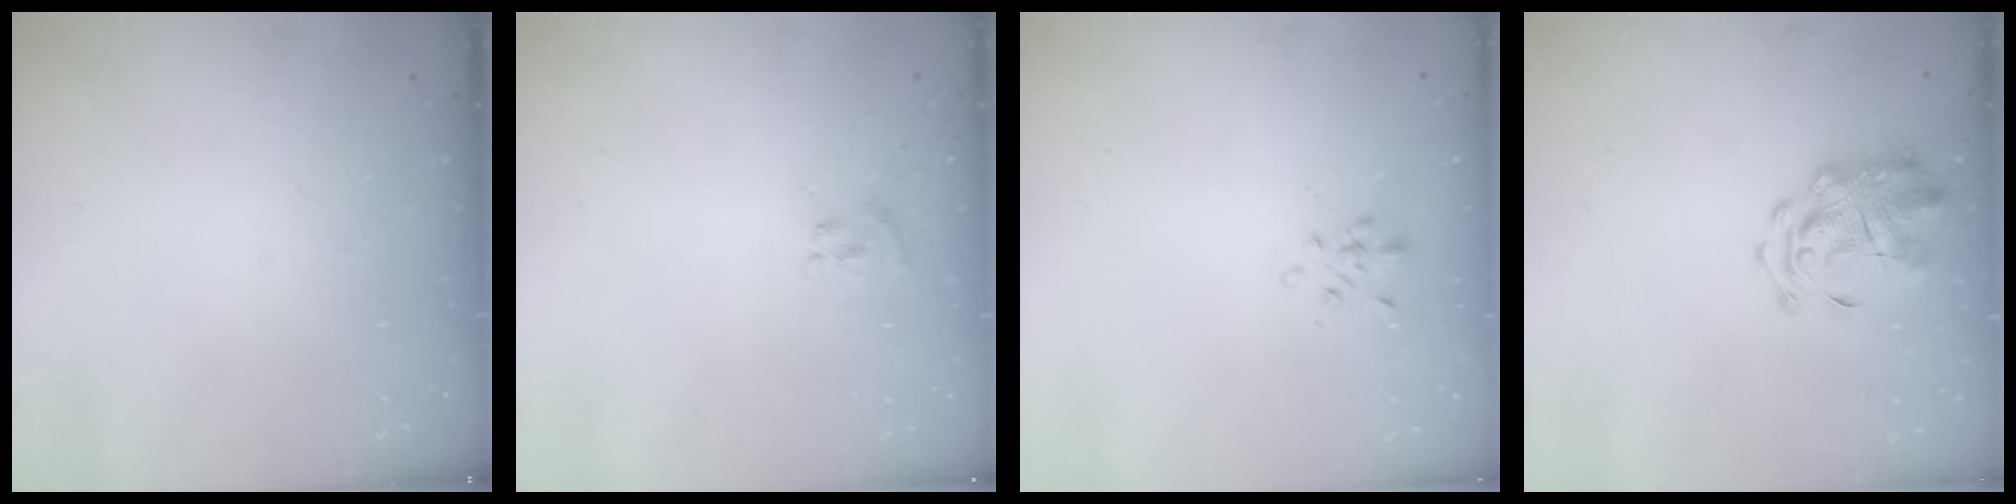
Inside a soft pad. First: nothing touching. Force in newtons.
{"total": 3.0, "press": 2.9, "slide": 0.9}
{"total": 1.6, "press": 1.5, "slide": 0.6}
{"total": 3.6, "press": 3.4, "slide": 1.3}